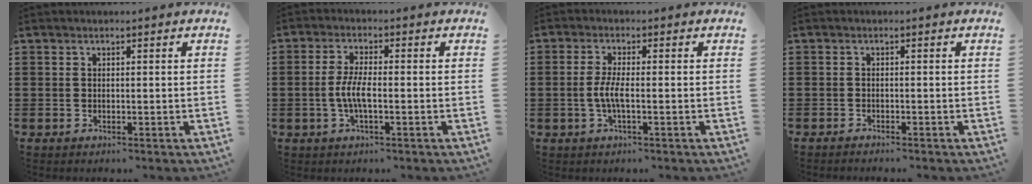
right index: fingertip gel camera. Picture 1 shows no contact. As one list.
[{"total": 4.5, "force": [-1.0, 1.1, 4.2], "torque": [-0.103, -0.007, -0.028]}, {"total": 3.8, "force": [-0.8, 0.6, 3.7], "torque": [-0.088, -0.008, -0.024]}, {"total": 0.8, "force": [-0.8, -0.1, 0.1], "torque": [-0.003, -0.002, -0.016]}]